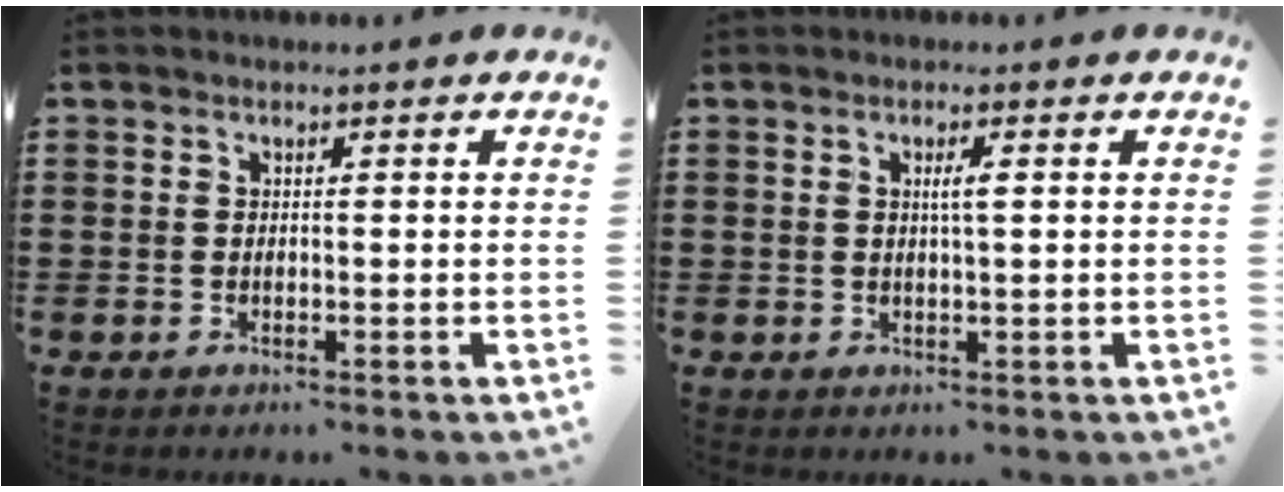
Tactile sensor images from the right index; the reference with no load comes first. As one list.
[{"total": 2.0, "force": [0.5, 0.1, 1.9], "torque": [-0.037, 0.002, 0.006]}]